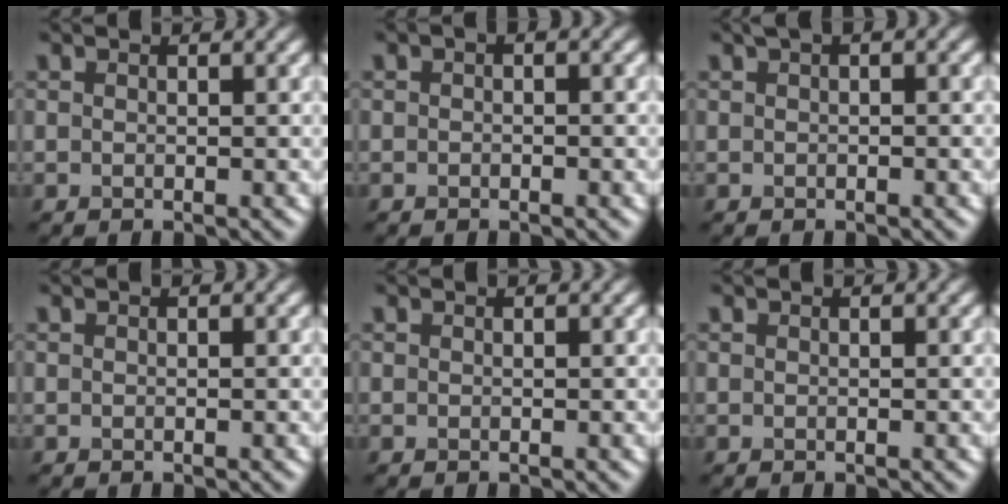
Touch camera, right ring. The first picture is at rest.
{"total": 0.8, "force": [0.0, 0.4, 0.6], "torque": [-0.012, 0.000, -0.005]}
{"total": 1.1, "force": [0.5, 0.4, 0.9], "torque": [-0.015, 0.004, 0.009]}
{"total": 0.0}
{"total": 0.0}
{"total": 0.0}